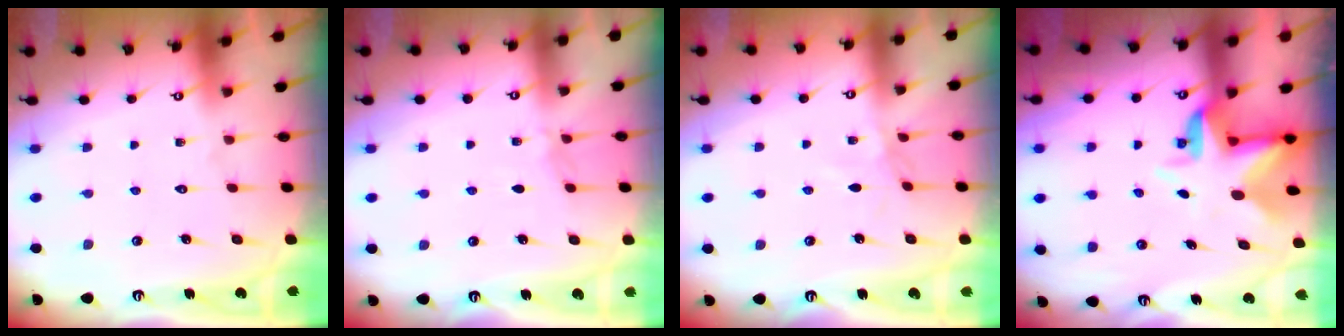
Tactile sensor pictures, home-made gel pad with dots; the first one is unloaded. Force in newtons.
{"total": 3.0, "press": 3.0, "slide": 0.5}
{"total": 2.2, "press": 2.2, "slide": 0.4}
{"total": 4.4, "press": 4.4, "slide": 0.5}